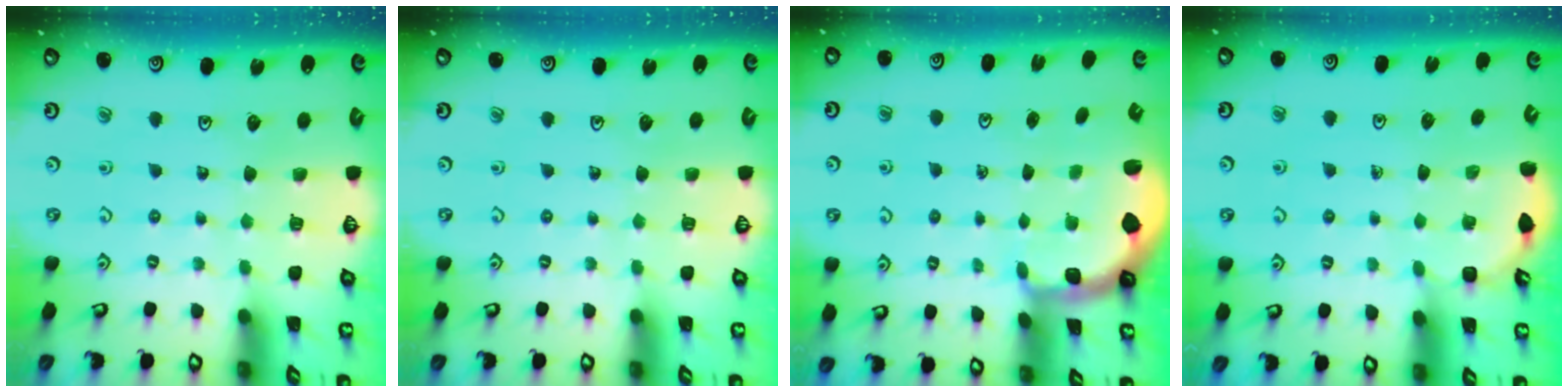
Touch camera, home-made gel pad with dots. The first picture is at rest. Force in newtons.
{"total": 0.0}
{"total": 1.0, "press": 0.9, "slide": 0.2}
{"total": 3.0, "press": 2.8, "slide": 1.1}